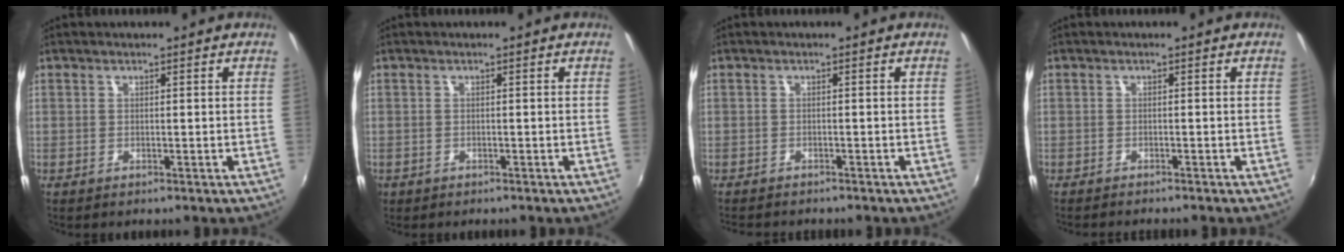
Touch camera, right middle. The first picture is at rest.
{"total": 1.1, "force": [-0.7, 0.8, 0.2], "torque": [-0.009, -0.003, -0.011]}
{"total": 3.4, "force": [-3.1, 0.6, 1.1], "torque": [-0.029, -0.015, -0.051]}
{"total": 2.2, "force": [-2.0, -0.1, 0.7], "torque": [-0.023, -0.013, -0.037]}